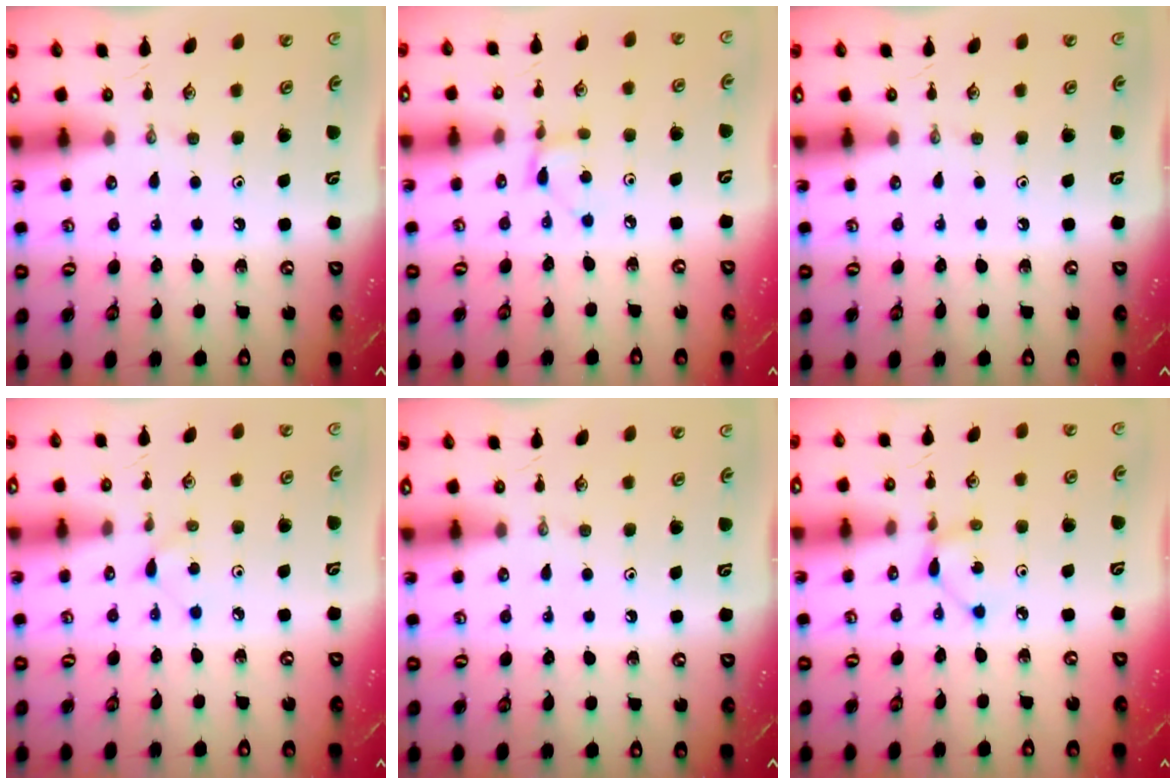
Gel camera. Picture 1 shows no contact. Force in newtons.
{"total": 2.6, "press": 2.6, "slide": 0.1}
{"total": 0.0}
{"total": 2.7, "press": 2.7, "slide": 0.4}
{"total": 0.0}
{"total": 2.5, "press": 2.5, "slide": 0.1}